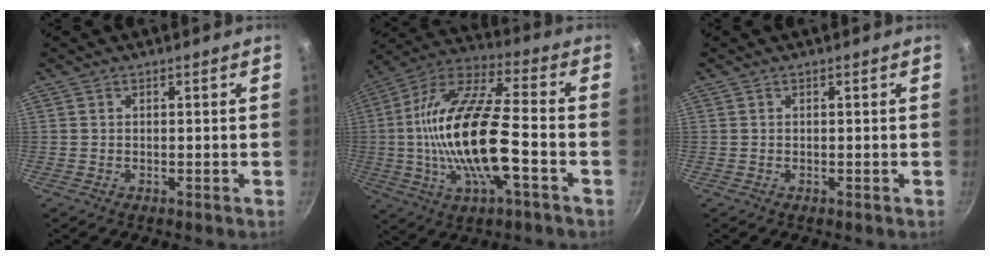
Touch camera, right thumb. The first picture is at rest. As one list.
[{"total": 21.6, "force": [-3.6, 7.6, 19.9], "torque": [-0.384, 0.028, -0.079]}, {"total": 0.0}]